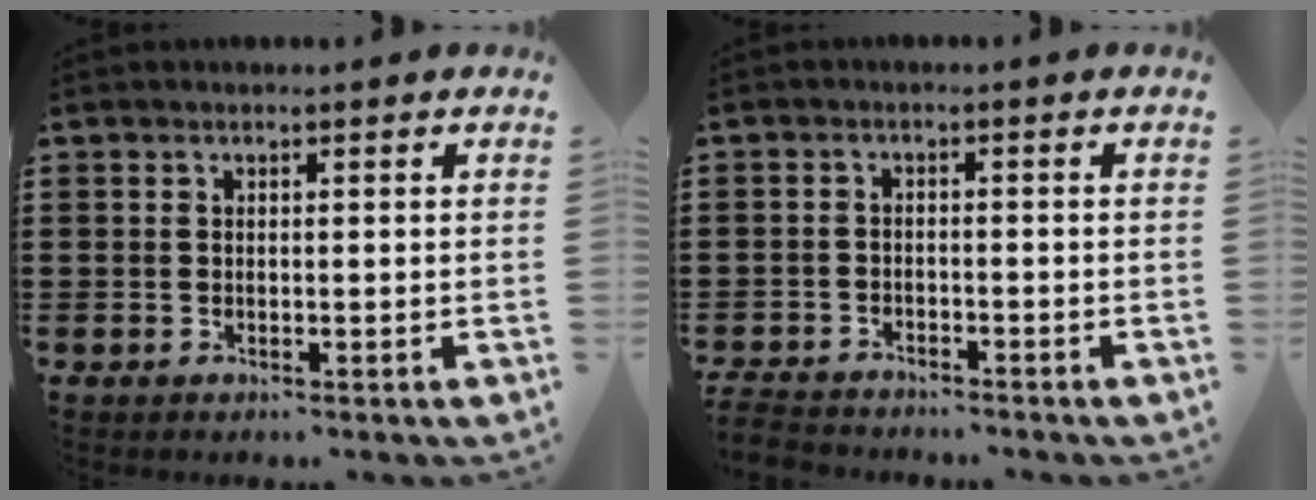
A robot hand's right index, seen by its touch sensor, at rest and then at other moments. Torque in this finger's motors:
{"motor_torque": [-2.12, 0.02, -1.05, 0.00]}